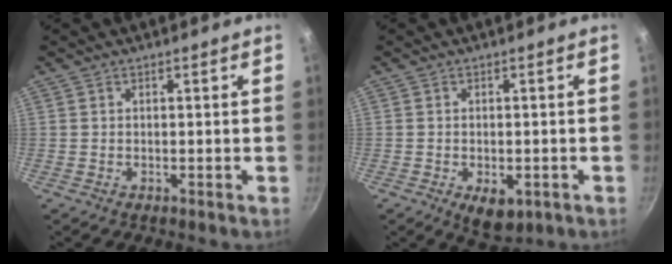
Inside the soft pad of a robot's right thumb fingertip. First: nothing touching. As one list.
[{"total": 5.9, "force": [-2.1, 3.4, 4.4], "torque": [-0.049, 0.002, -0.019]}]